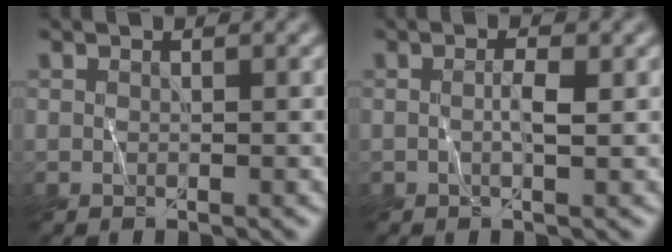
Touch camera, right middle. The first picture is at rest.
{"total": 1.0, "force": [0.0, 0.0, 1.0], "torque": [-0.018, 0.006, 0.000]}